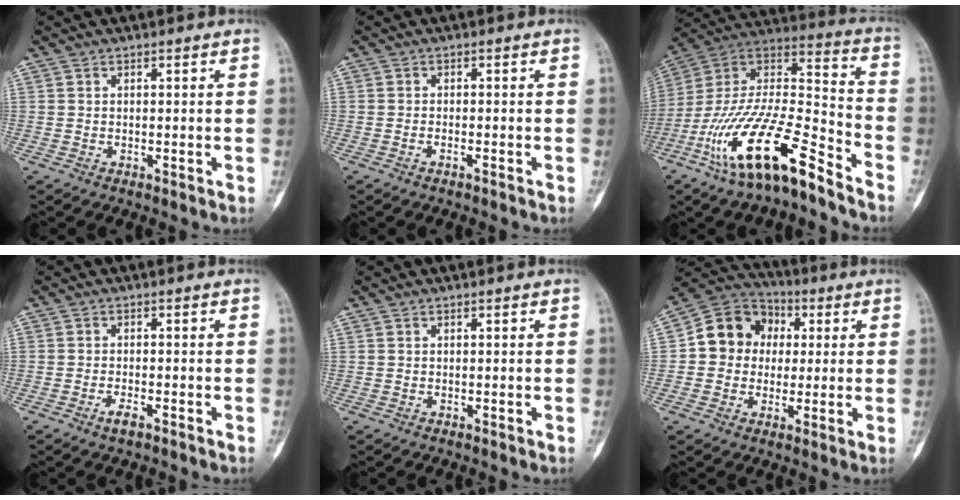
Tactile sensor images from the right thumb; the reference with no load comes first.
{"total": 0.9, "force": [-0.7, 0.1, 0.5], "torque": [-0.014, 0.008, -0.011]}
{"total": 22.8, "force": [-14.3, 6.7, 16.4], "torque": [-0.338, 0.068, -0.262]}
{"total": 2.2, "force": [-1.4, 0.6, 1.6], "torque": [-0.031, 0.005, -0.028]}
{"total": 0.0}
{"total": 11.8, "force": [1.1, 10.5, 5.2], "torque": [-0.051, 0.024, 0.008]}